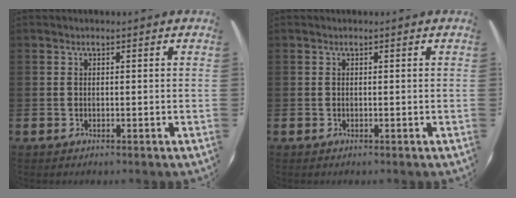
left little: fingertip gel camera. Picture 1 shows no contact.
{"total": 0.0}